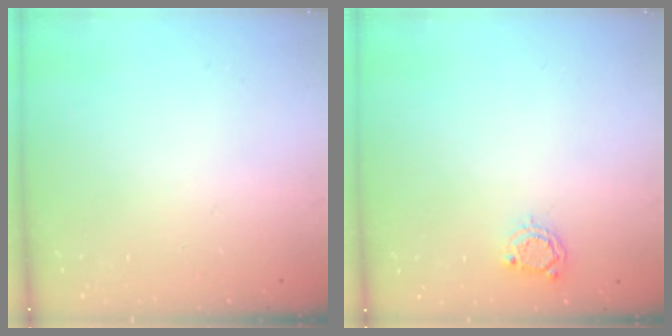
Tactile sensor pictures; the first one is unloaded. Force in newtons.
{"total": 4.0, "press": 4.0, "slide": 0.2}